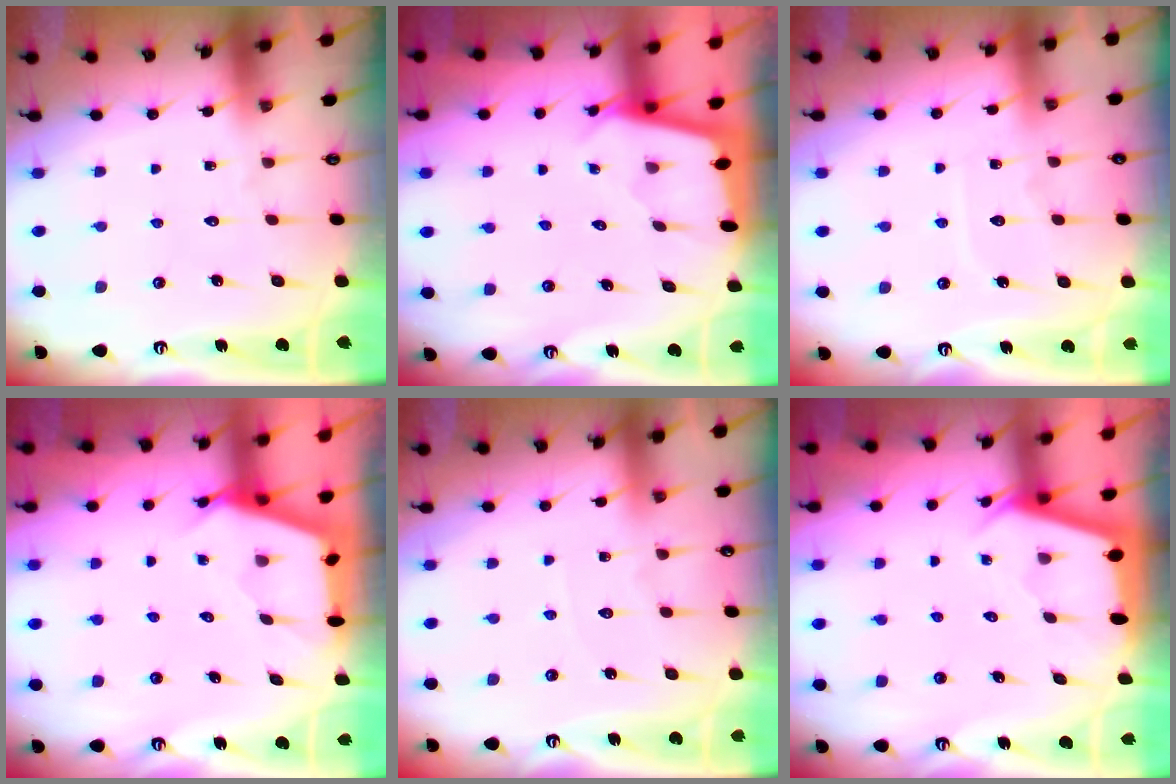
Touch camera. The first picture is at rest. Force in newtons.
{"total": 2.0, "press": 2.0, "slide": 0.2}
{"total": 5.1, "press": 5.1, "slide": 0.6}
{"total": 2.7, "press": 2.7, "slide": 0.3}
{"total": 3.9, "press": 3.9, "slide": 0.6}
{"total": 2.2, "press": 2.2, "slide": 0.3}